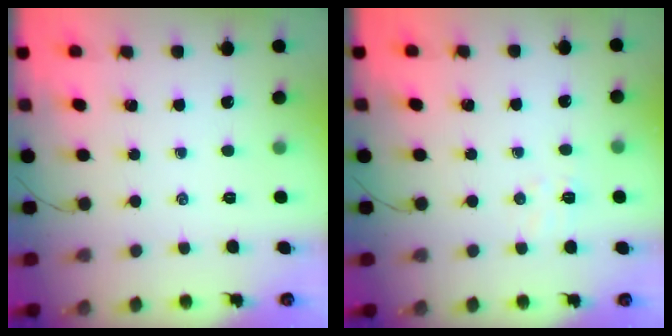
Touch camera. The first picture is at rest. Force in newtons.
{"total": 4.0, "press": 3.9, "slide": 1.0}